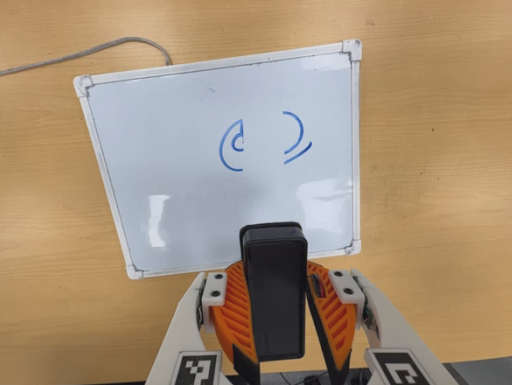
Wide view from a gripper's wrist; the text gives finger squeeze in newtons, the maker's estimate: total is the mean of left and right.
{"total": 10.0, "left": 10.0, "right": 10.1}